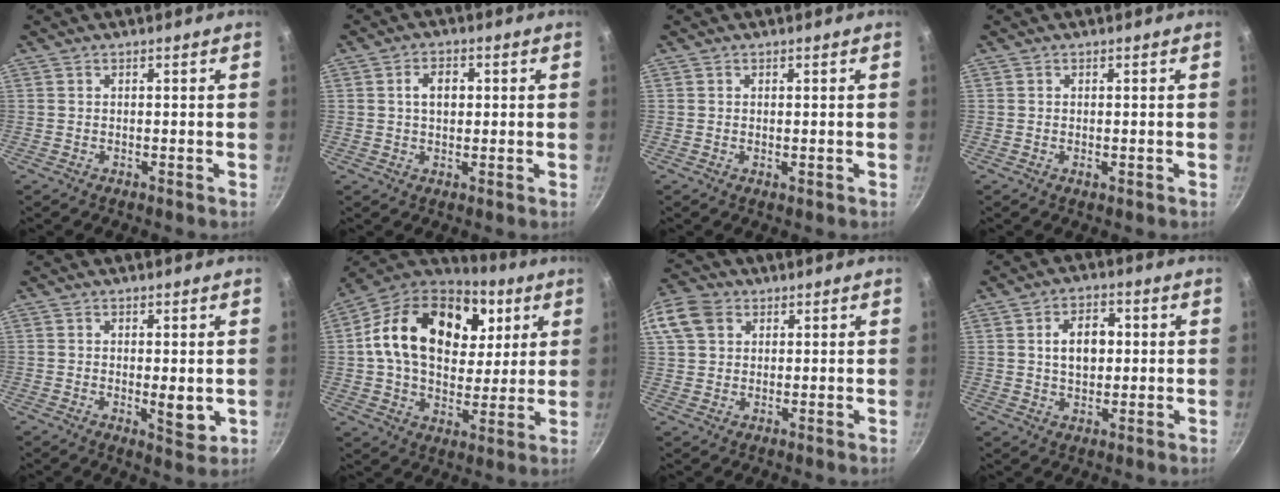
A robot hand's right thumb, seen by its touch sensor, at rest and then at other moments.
{"total": 4.4, "force": [0.7, 3.0, 3.2], "torque": [-0.038, 0.009, 0.010]}
{"total": 0.6, "force": [0.1, 0.3, 0.5], "torque": [-0.008, -0.002, 0.001]}
{"total": 0.9, "force": [-0.2, 0.5, 0.8], "torque": [-0.013, 0.000, -0.003]}
{"total": 4.6, "force": [-0.2, 2.0, 4.1], "torque": [-0.062, -0.017, 0.000]}
{"total": 25.8, "force": [8.2, 17.6, 17.0], "torque": [-0.270, -0.006, 0.128]}
{"total": 13.7, "force": [5.0, 10.8, 6.9], "torque": [-0.161, 0.027, 0.086]}
{"total": 7.9, "force": [1.1, 5.3, 5.7], "torque": [-0.069, 0.007, 0.017]}